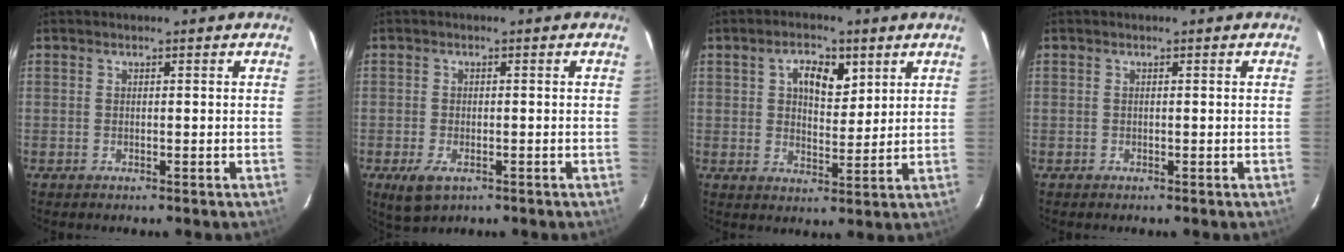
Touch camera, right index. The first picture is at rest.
{"total": 4.3, "force": [-2.3, 2.3, 2.9], "torque": [-0.062, -0.016, -0.036]}
{"total": 6.8, "force": [3.1, 3.8, 4.7], "torque": [-0.078, 0.008, 0.053]}
{"total": 0.0}